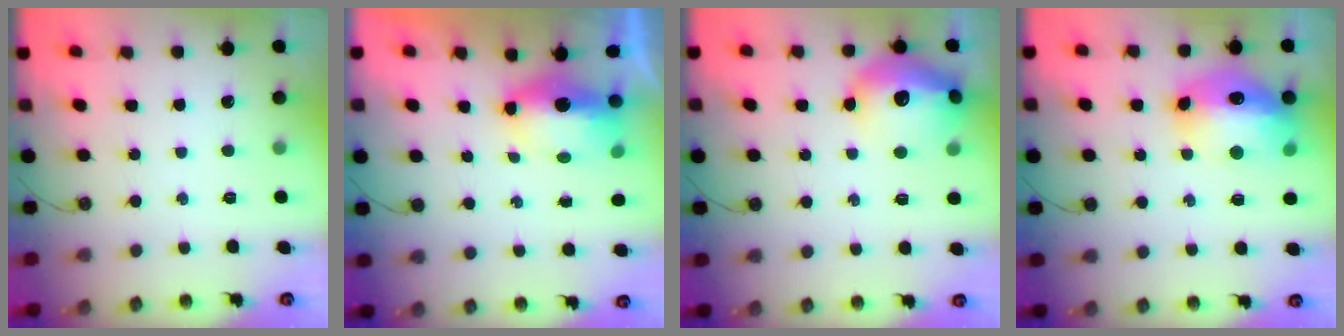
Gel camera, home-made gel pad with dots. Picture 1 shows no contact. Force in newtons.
{"total": 14.8, "press": 9.0, "slide": 11.7}
{"total": 18.7, "press": 18.6, "slide": 1.6}
{"total": 17.5, "press": 17.5, "slide": 1.6}